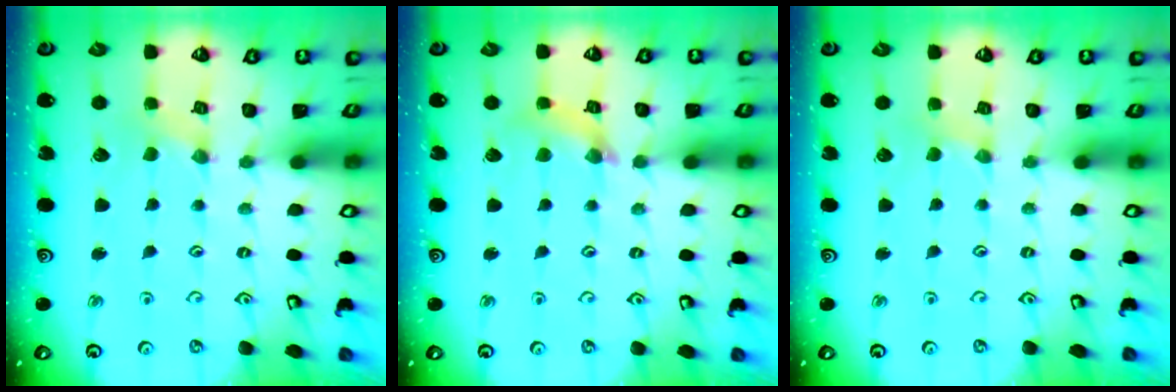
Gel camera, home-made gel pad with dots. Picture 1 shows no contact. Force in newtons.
{"total": 6.3, "press": 6.3, "slide": 0.6}
{"total": 0.7, "press": 0.7, "slide": 0.2}